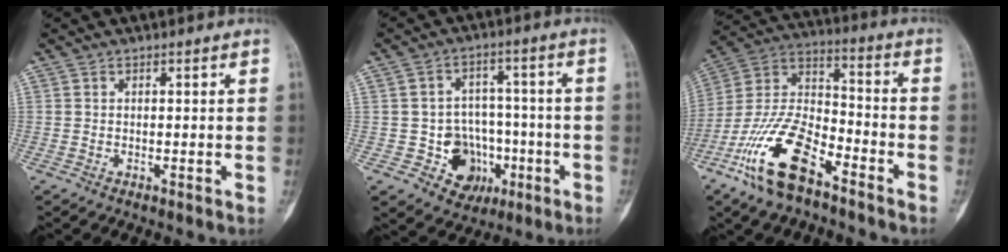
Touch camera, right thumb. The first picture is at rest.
{"total": 9.9, "force": [-3.1, 8.7, 3.5], "torque": [0.000, 0.034, -0.039]}
{"total": 17.6, "force": [-10.3, 7.4, 12.2], "torque": [-0.239, 0.061, -0.201]}